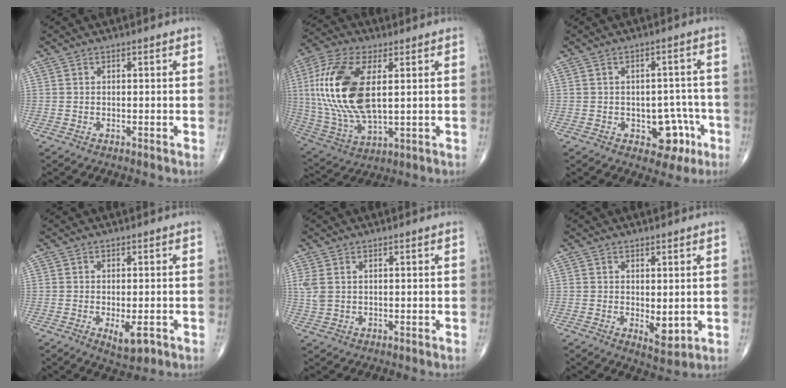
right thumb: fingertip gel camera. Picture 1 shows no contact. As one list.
[{"total": 20.3, "force": [3.3, 9.7, 17.6], "torque": [-0.384, -0.010, 0.063]}, {"total": 7.4, "force": [-2.9, 4.9, 4.7], "torque": [-0.020, 0.028, -0.030]}, {"total": 4.5, "force": [-1.5, 1.8, 3.8], "torque": [-0.049, -0.007, -0.015]}, {"total": 2.9, "force": [0.9, 1.8, 2.2], "torque": [-0.066, 0.008, 0.023]}, {"total": 3.9, "force": [0.0, 1.8, 3.4], "torque": [-0.040, -0.013, 0.008]}]